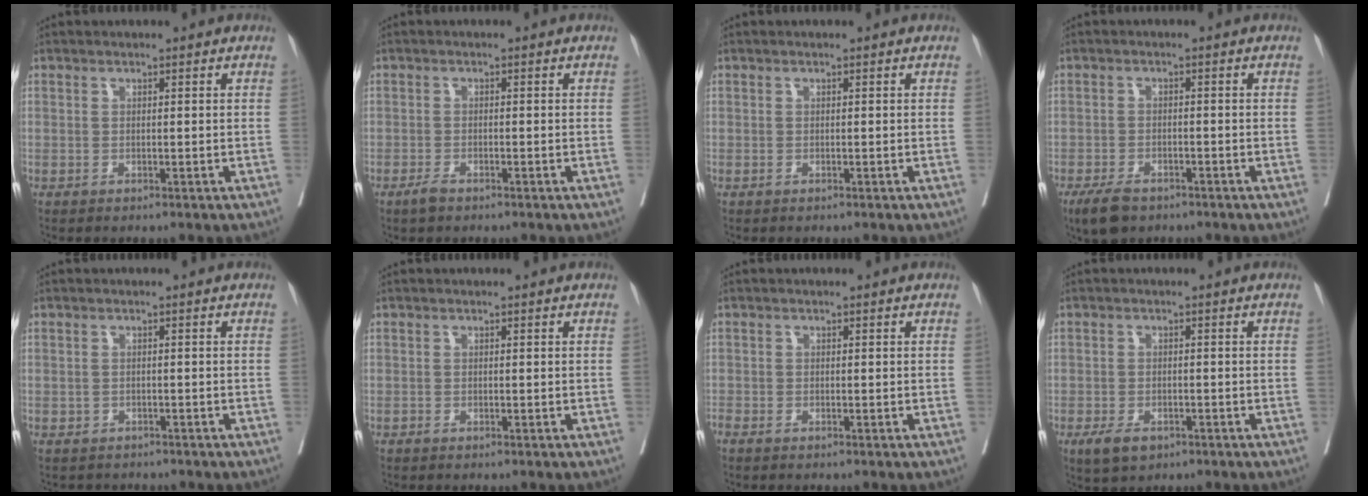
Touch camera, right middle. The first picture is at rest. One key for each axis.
{"total": 1.7, "fx": -1.3, "fy": 0.6, "fz": 0.9, "tx": -0.021, "ty": -0.001, "tz": -0.022}
{"total": 0.0}
{"total": 4.9, "fx": -3.6, "fy": 2.3, "fz": 2.5, "tx": -0.049, "ty": -0.005, "tz": -0.058}
{"total": 2.9, "fx": -2.5, "fy": 1.4, "fz": 0.0, "tx": -0.007, "ty": -0.001, "tz": -0.038}
{"total": 0.0}
{"total": 1.2, "fx": -1.1, "fy": 0.4, "fz": 0.4, "tx": -0.015, "ty": -0.005, "tz": -0.022}
{"total": 3.9, "fx": -2.3, "fy": 2.1, "fz": 2.4, "tx": -0.046, "ty": -0.004, "tz": -0.032}